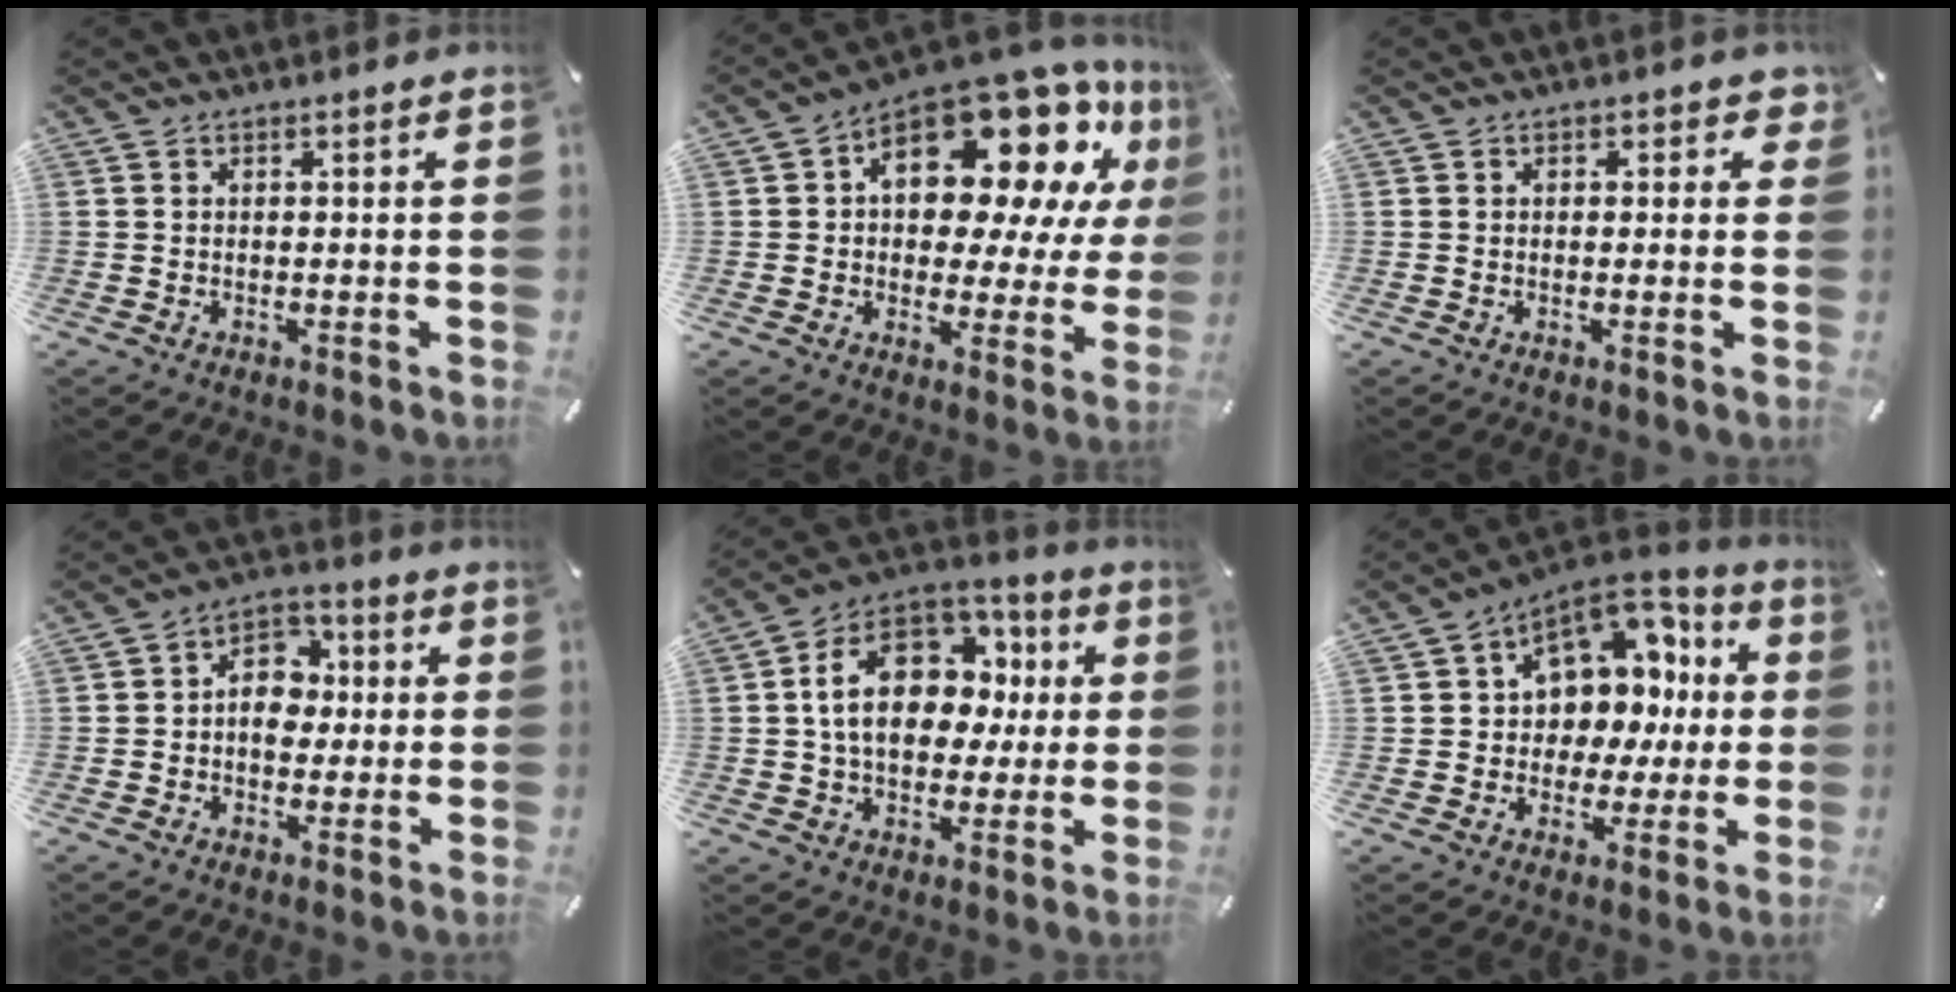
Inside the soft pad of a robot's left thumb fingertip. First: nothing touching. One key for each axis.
{"total": 20.5, "fx": 10.4, "fy": 10.9, "fz": 13.9, "tx": -0.193, "ty": -0.084, "tz": 0.171}
{"total": 2.0, "fx": 0.5, "fy": 1.6, "fz": 1.1, "tx": 0.001, "ty": -0.002, "tz": 0.000}
{"total": 8.0, "fx": -0.9, "fy": 6.6, "fz": 4.5, "tx": -0.066, "ty": 0.018, "tz": -0.017}
{"total": 19.2, "fx": 3.8, "fy": 14.0, "fz": 12.6, "tx": -0.214, "ty": -0.007, "tz": 0.070}
{"total": 13.4, "fx": 5.6, "fy": 10.2, "fz": 6.5, "tx": -0.090, "ty": -0.047, "tz": 0.105}